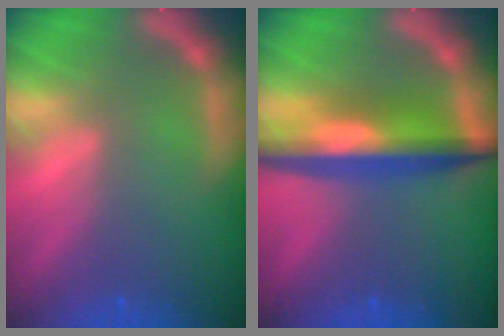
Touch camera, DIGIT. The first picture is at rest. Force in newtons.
{"total": 7.5}